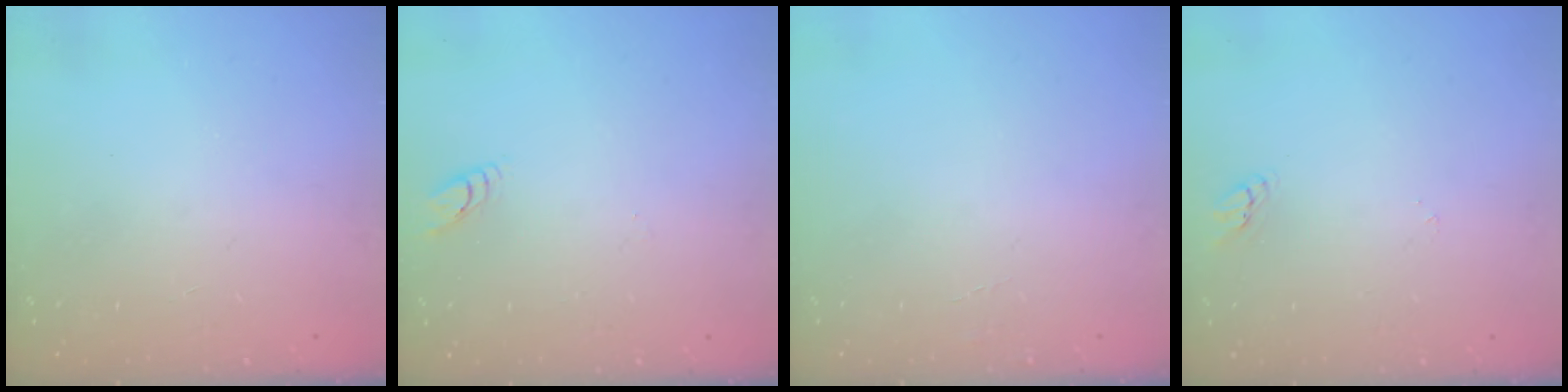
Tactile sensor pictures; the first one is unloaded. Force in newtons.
{"total": 2.7, "press": 2.7, "slide": 0.3}
{"total": 3.1, "press": 3.1, "slide": 0.2}
{"total": 2.0, "press": 2.0, "slide": 0.2}